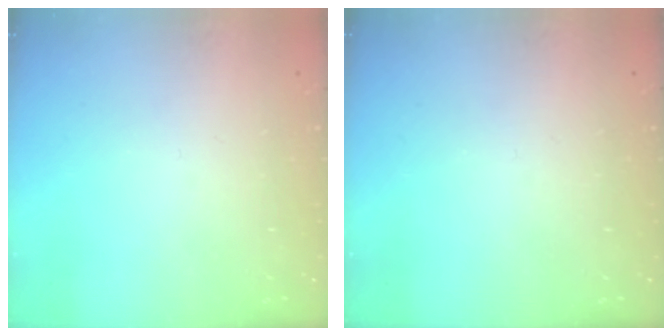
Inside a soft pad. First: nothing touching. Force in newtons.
{"total": 0.0}